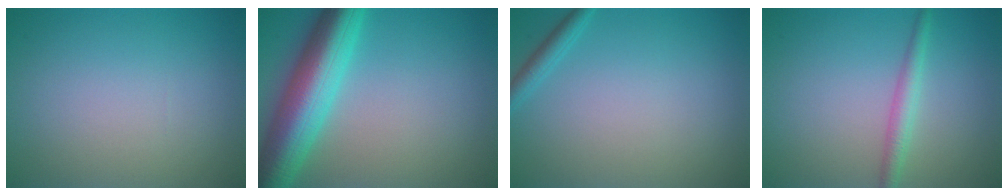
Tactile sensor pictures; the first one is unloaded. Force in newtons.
{"total": 9.4, "press": 9.4, "slide": 0.3}
{"total": 1.5, "press": 1.5, "slide": 0.2}
{"total": 2.1, "press": 2.1, "slide": 0.0}